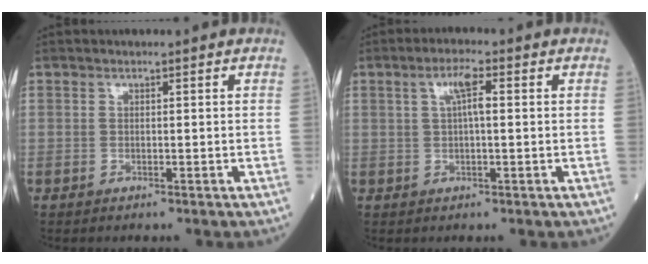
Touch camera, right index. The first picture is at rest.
{"total": 3.9, "force": [1.0, 0.6, 3.7], "torque": [-0.070, 0.012, 0.016]}